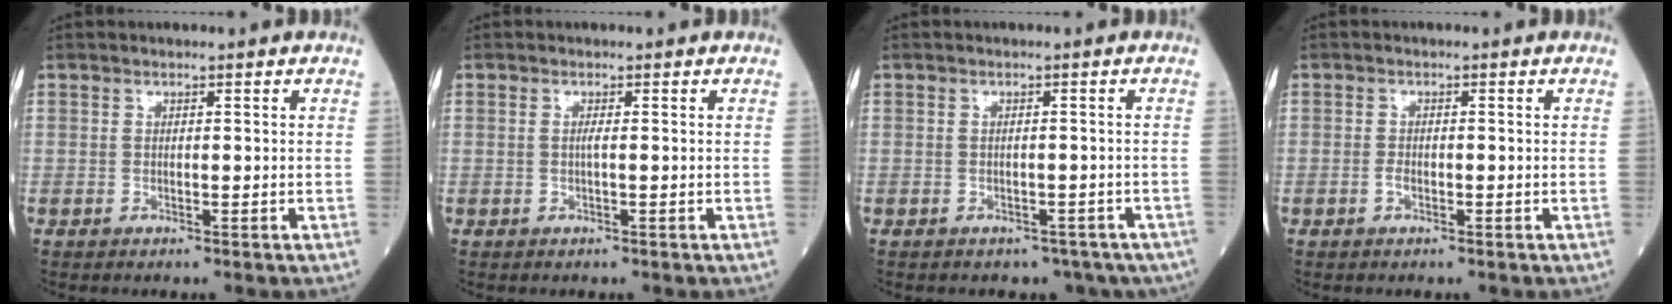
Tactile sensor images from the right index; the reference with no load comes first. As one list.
[{"total": 0.7, "force": [0.0, -0.1, 0.6], "torque": [-0.014, 0.000, -0.003]}, {"total": 6.5, "force": [-4.7, 4.0, 1.8], "torque": [-0.012, 0.008, -0.049]}, {"total": 1.1, "force": [-0.5, 0.5, 0.8], "torque": [-0.018, 0.002, -0.010]}]